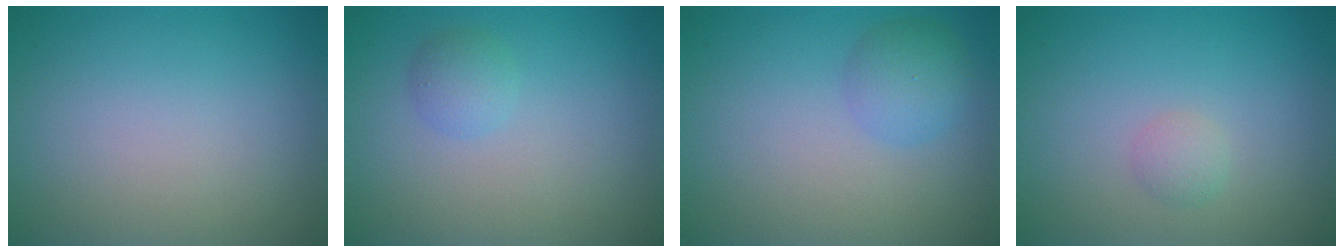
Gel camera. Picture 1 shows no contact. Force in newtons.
{"total": 1.5, "press": 1.5, "slide": 0.1}
{"total": 2.5, "press": 2.5, "slide": 0.1}
{"total": 1.1, "press": 1.1, "slide": 0.0}